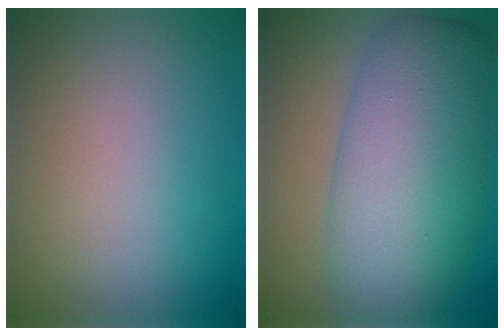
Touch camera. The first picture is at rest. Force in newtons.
{"total": 11.1, "press": 11.1, "slide": 0.2}